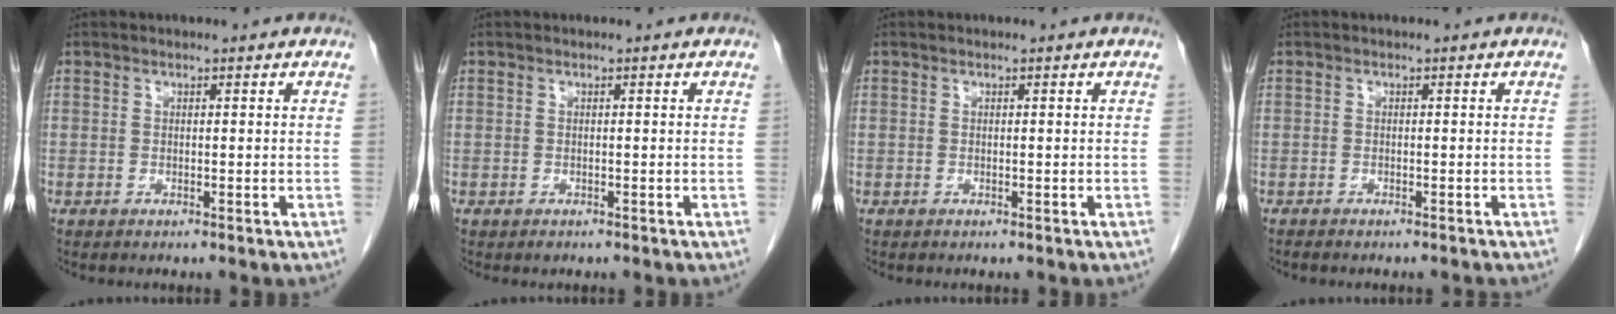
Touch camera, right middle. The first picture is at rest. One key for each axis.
{"total": 0.5, "fx": -0.4, "fy": 0.3, "fz": 0.2, "tx": -0.004, "ty": 0.000, "tz": -0.004}
{"total": 0.0}
{"total": 2.8, "fx": -2.5, "fy": 0.4, "fz": 1.1, "tx": -0.015, "ty": -0.004, "tz": -0.032}